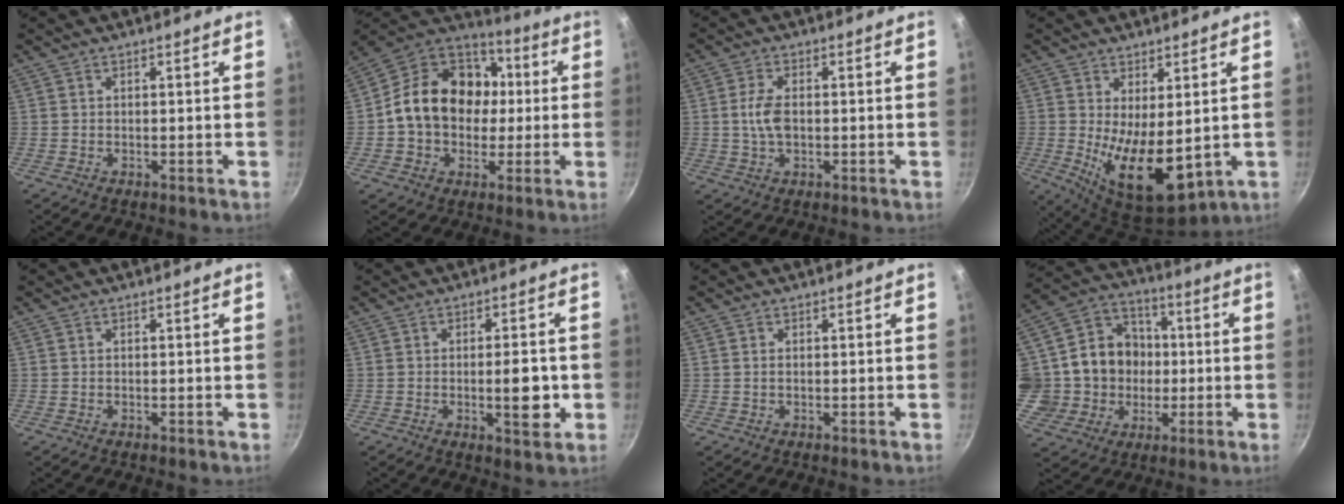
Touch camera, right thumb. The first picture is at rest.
{"total": 20.2, "force": [0.7, 15.9, 12.5], "torque": [-0.181, 0.042, 0.000]}
{"total": 5.1, "force": [-0.1, 2.9, 4.2], "torque": [-0.080, 0.008, -0.004]}
{"total": 12.8, "force": [0.1, 5.9, 11.3], "torque": [-0.168, -0.034, 0.020]}
{"total": 0.0}
{"total": 7.0, "force": [-1.2, 2.4, 6.4], "torque": [-0.077, 0.002, -0.015]}
{"total": 0.6, "force": [0.1, 0.4, 0.5], "torque": [-0.009, 0.001, 0.001]}
{"total": 15.7, "force": [-0.6, 14.3, 6.4], "torque": [-0.075, 0.027, -0.014]}